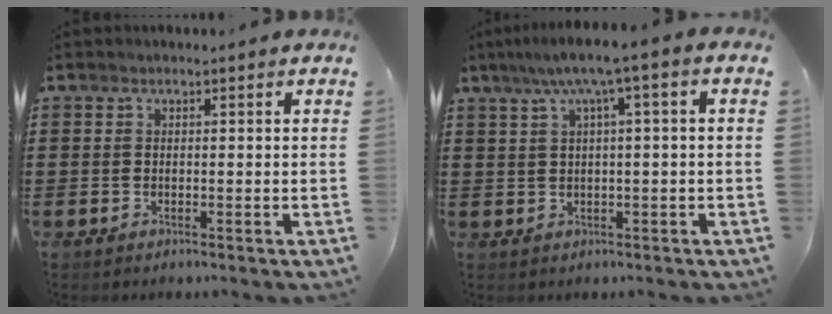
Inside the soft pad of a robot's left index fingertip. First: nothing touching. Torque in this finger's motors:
{"motor_torque": [2.09, -0.04, 0.89, 0.20]}